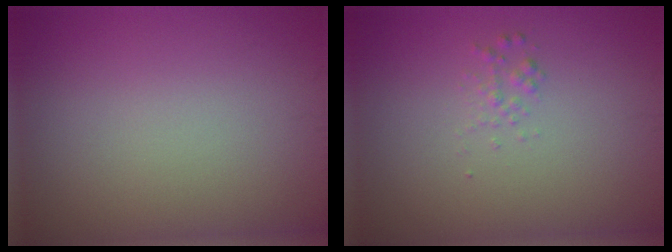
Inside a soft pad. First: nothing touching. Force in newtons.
{"total": 0.9, "press": 0.9, "slide": 0.1}